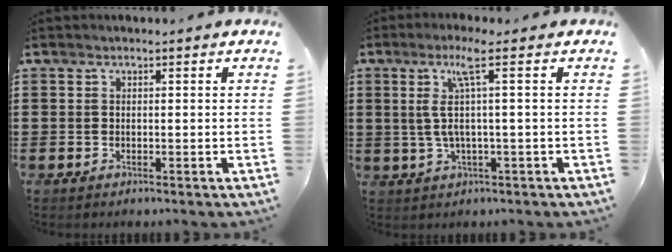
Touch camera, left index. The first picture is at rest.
{"total": 6.0, "force": [1.6, -0.4, 5.8], "torque": [-0.125, -0.005, 0.018]}